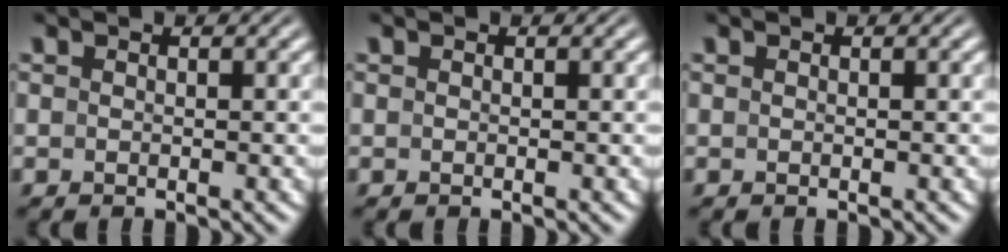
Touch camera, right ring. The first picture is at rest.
{"total": 0.0}
{"total": 0.0}